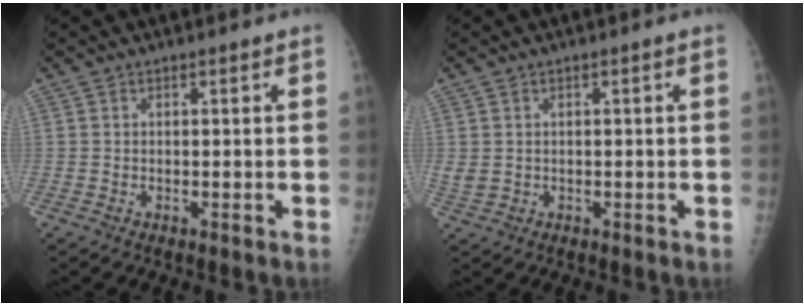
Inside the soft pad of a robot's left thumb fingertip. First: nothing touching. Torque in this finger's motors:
{"motor_torque": [0.42, 0.60, 0.21, -0.03, 0.00]}